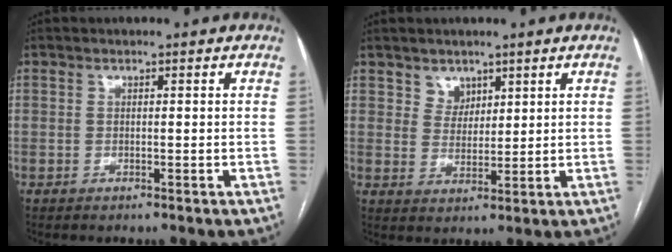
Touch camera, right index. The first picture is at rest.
{"total": 3.4, "force": [2.2, 2.5, 0.6], "torque": [-0.004, 0.000, 0.041]}